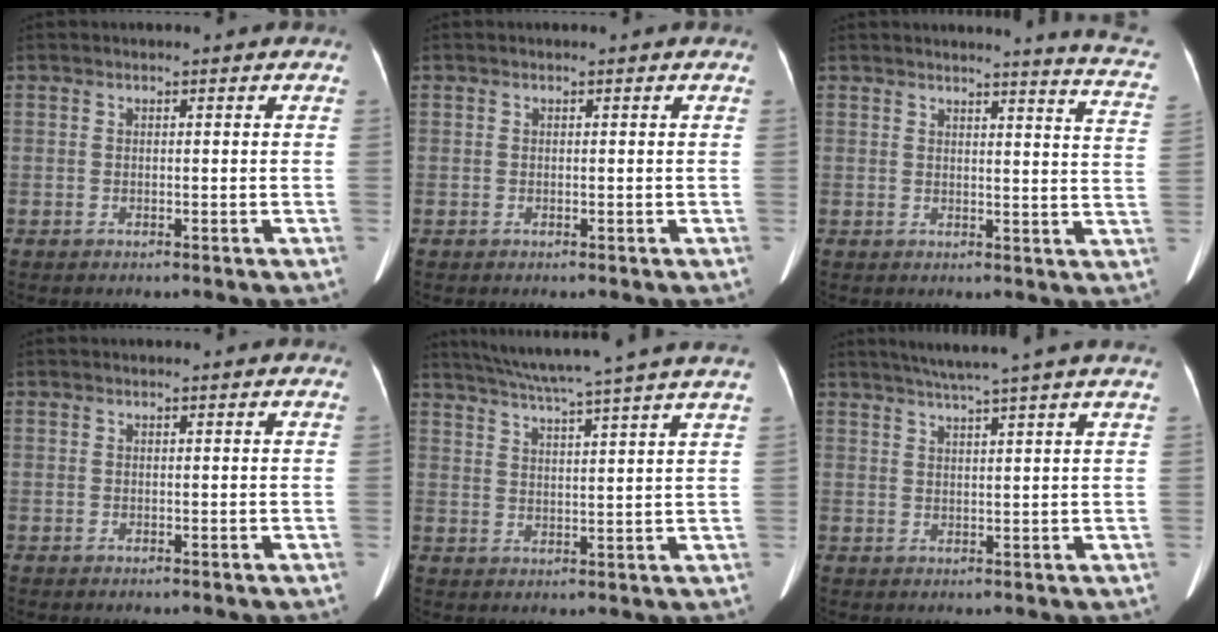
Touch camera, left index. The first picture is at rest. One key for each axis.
{"total": 0.0}
{"total": 9.9, "fx": 9.2, "fy": -0.7, "fz": 3.6, "tx": -0.034, "ty": -0.067, "tz": 0.071}
{"total": 1.1, "fx": 1.0, "fy": 0.4, "fz": 0.2, "tx": -0.014, "ty": 0.017, "tz": 0.009}
{"total": 17.7, "fx": 15.2, "fy": -1.7, "fz": 9.0, "tx": -0.158, "ty": -0.003, "tz": 0.202}
{"total": 10.6, "fx": 8.8, "fy": -1.3, "fz": 5.8, "tx": -0.091, "ty": 0.023, "tz": 0.109}